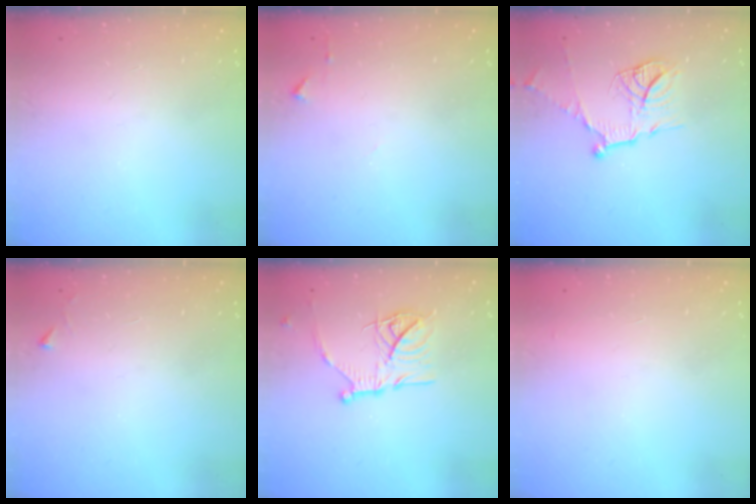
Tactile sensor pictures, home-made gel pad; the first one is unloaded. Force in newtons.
{"total": 5.1, "press": 5.1, "slide": 0.6}
{"total": 13.4, "press": 13.3, "slide": 1.2}
{"total": 2.3, "press": 2.3, "slide": 0.4}
{"total": 17.1, "press": 17.0, "slide": 1.5}
{"total": 2.9, "press": 2.9, "slide": 0.1}